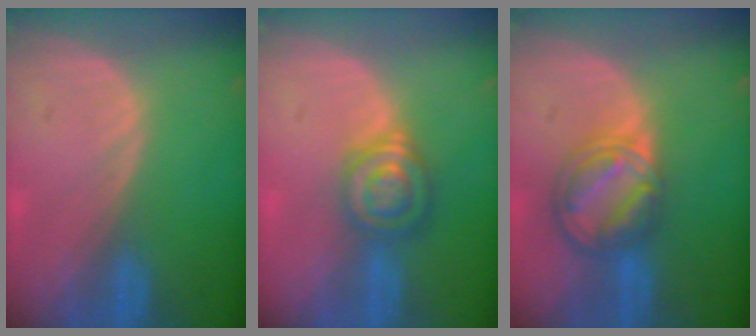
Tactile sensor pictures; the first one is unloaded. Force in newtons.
{"total": 6.5, "press": 5.8, "slide": 3.0}
{"total": 8.4, "press": 7.1, "slide": 4.5}